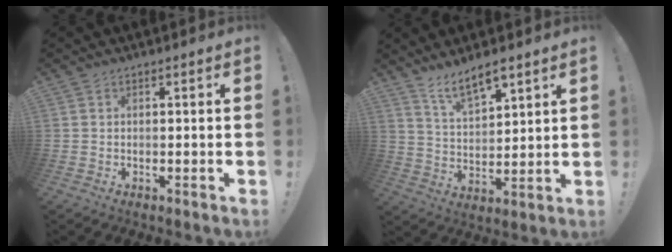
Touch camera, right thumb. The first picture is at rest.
{"total": 8.6, "force": [7.0, 2.7, 4.2], "torque": [-0.070, -0.048, 0.130]}